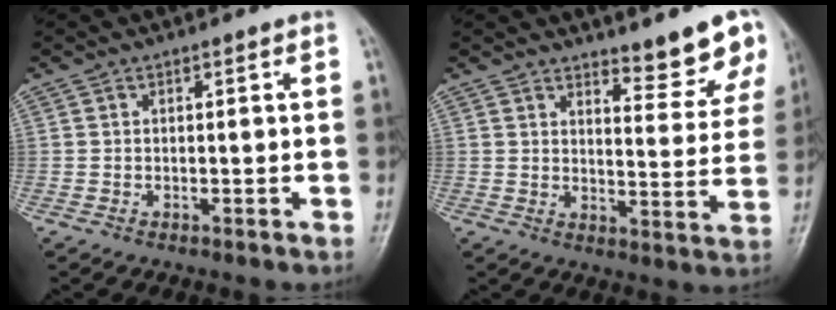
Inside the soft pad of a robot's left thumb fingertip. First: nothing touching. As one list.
[{"total": 8.7, "force": [7.3, 2.2, 4.3], "torque": [-0.025, -0.061, 0.092]}]